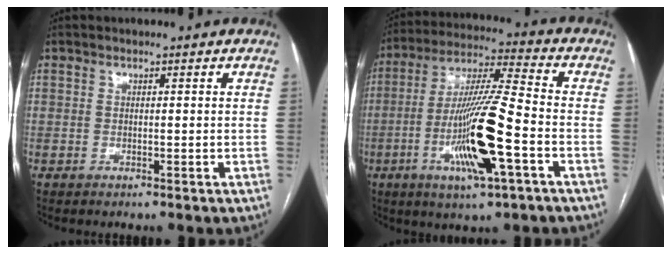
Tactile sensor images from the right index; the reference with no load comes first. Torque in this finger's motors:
{"motor_torque": [2.14, 0.00, 0.57, 0.21]}